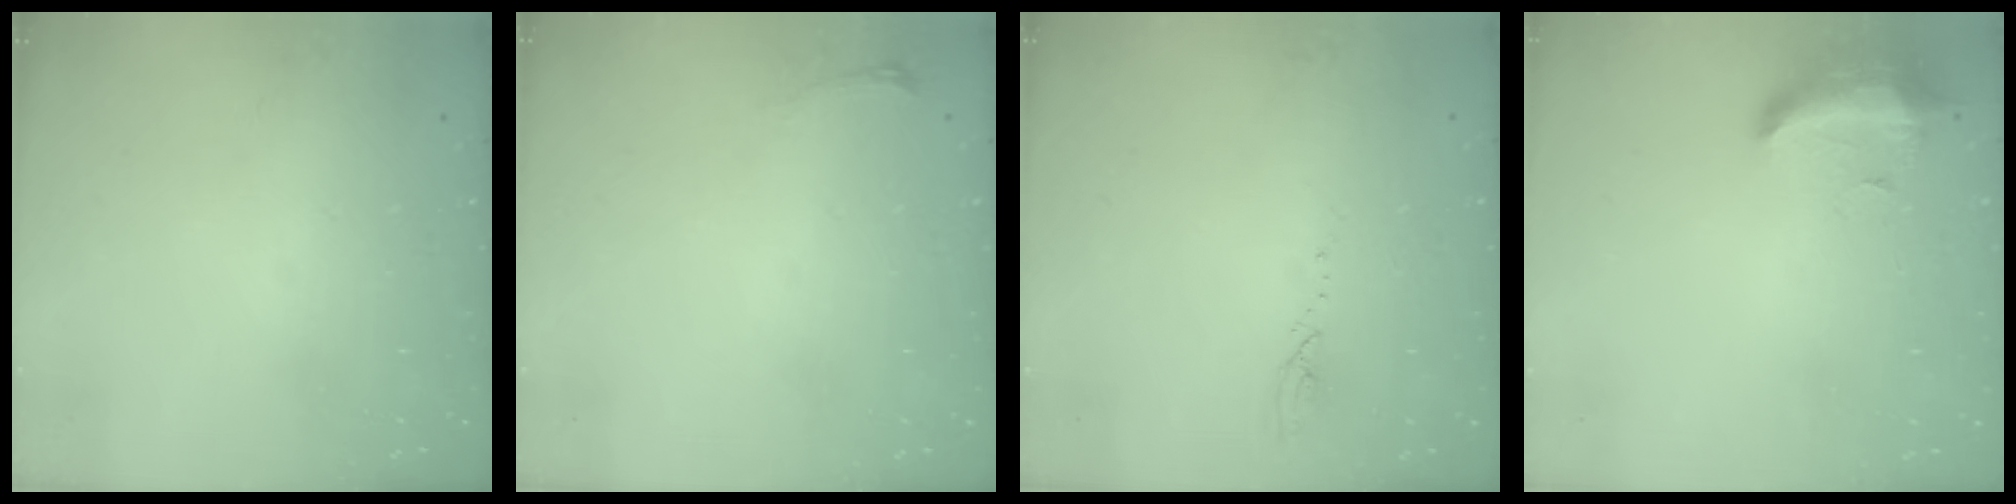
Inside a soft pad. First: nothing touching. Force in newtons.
{"total": 3.3, "press": 3.2, "slide": 1.0}
{"total": 2.3, "press": 2.3, "slide": 0.3}
{"total": 15.2, "press": 10.5, "slide": 11.0}